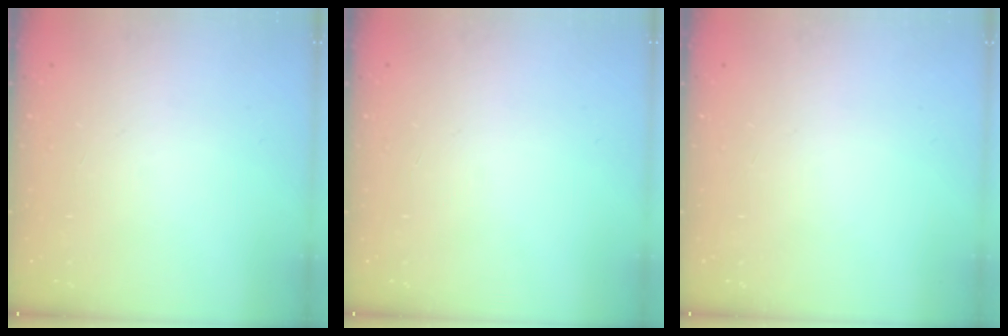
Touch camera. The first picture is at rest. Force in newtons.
{"total": 0.0}
{"total": 0.0}